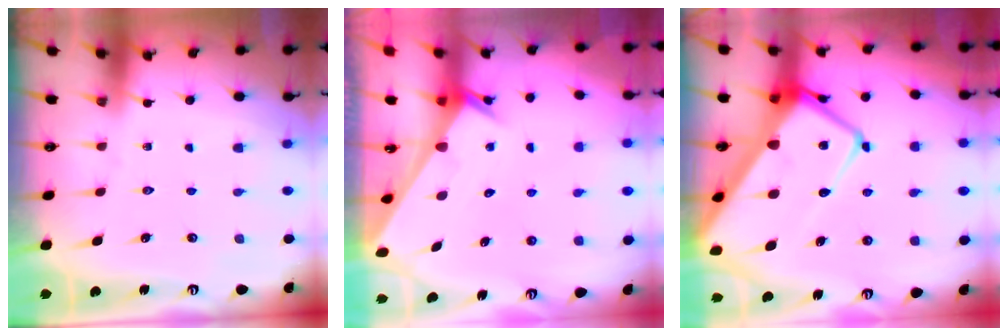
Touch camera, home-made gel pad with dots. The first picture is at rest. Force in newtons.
{"total": 2.0, "press": 2.0, "slide": 0.1}
{"total": 18.0, "press": 17.9, "slide": 1.6}